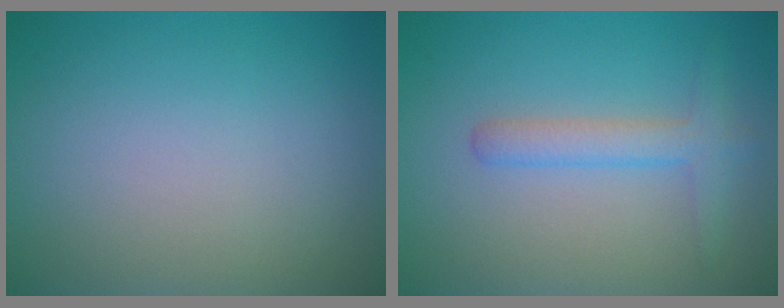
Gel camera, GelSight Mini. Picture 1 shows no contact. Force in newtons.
{"total": 2.5, "press": 2.5, "slide": 0.1}